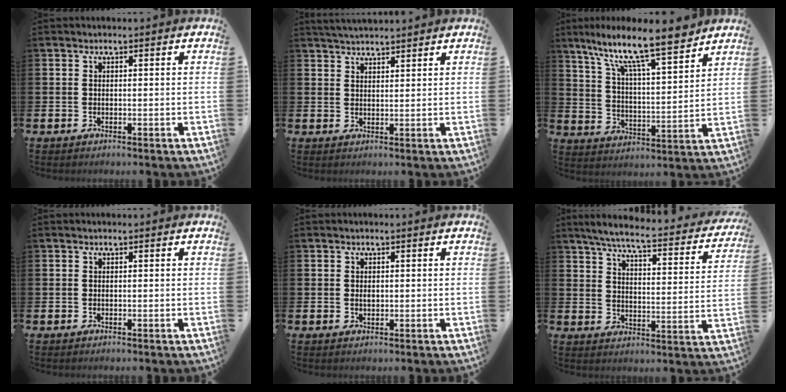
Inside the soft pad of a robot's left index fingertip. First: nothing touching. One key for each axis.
{"total": 2.9, "fx": 2.9, "fy": 0.2, "fz": 0.4, "tx": -0.017, "ty": -0.009, "tz": 0.054}
{"total": 11.1, "fx": 9.3, "fy": 1.3, "fz": 5.9, "tx": -0.139, "ty": -0.063, "tz": 0.156}
{"total": 0.0}
{"total": 0.6, "fx": 0.2, "fy": 0.4, "fz": 0.4, "tx": -0.008, "ty": 0.002, "tz": 0.002}
{"total": 5.8, "fx": 5.0, "fy": 0.4, "fz": 2.9, "tx": -0.084, "ty": -0.037, "tz": 0.078}